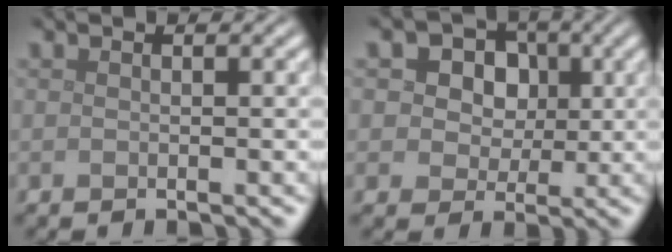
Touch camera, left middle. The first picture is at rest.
{"total": 9.1, "force": [3.7, 7.0, 4.6], "torque": [-0.071, 0.028, 0.038]}